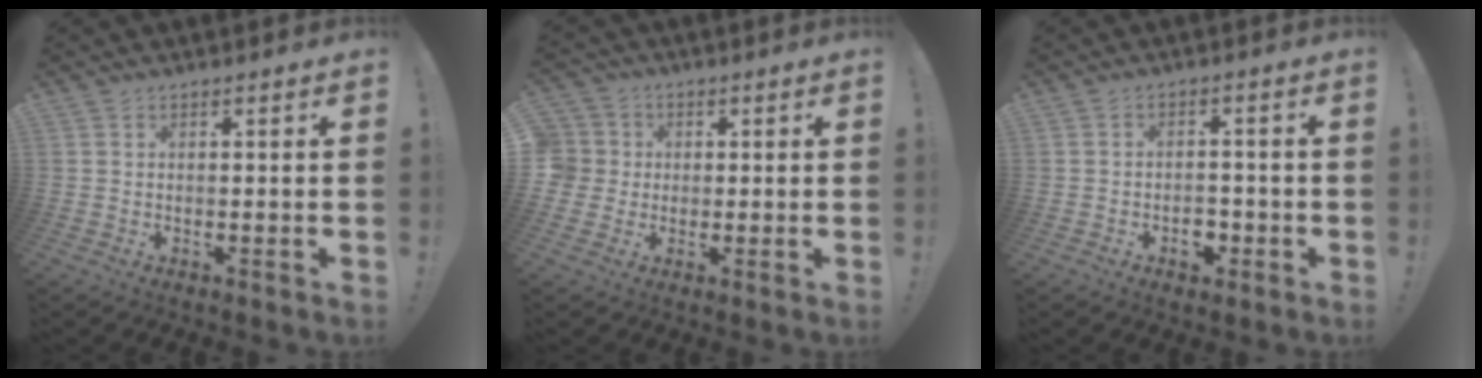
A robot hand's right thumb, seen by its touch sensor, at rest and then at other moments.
{"total": 5.3, "force": [0.2, 5.1, 1.2], "torque": [-0.040, 0.006, 0.005]}
{"total": 4.6, "force": [-2.2, 3.2, 2.5], "torque": [-0.029, 0.009, -0.038]}